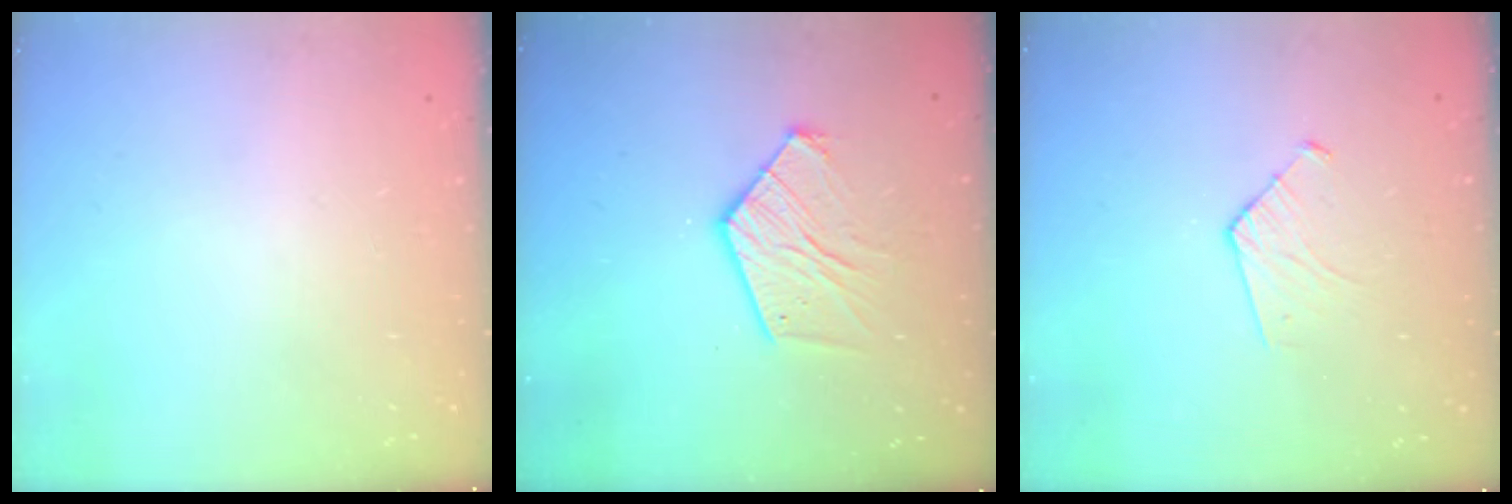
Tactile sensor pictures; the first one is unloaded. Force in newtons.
{"total": 12.0, "press": 11.9, "slide": 1.0}
{"total": 6.2, "press": 6.2, "slide": 0.5}